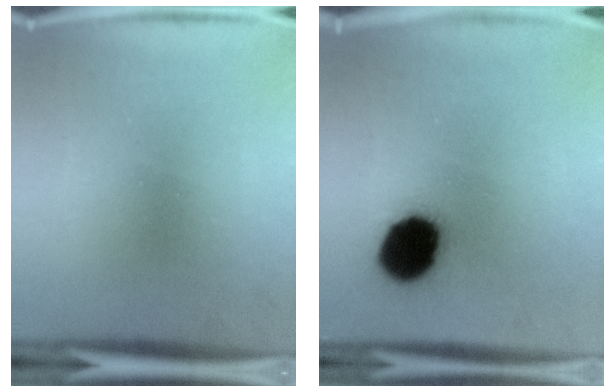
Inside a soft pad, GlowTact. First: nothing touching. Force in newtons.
{"total": 15.0}